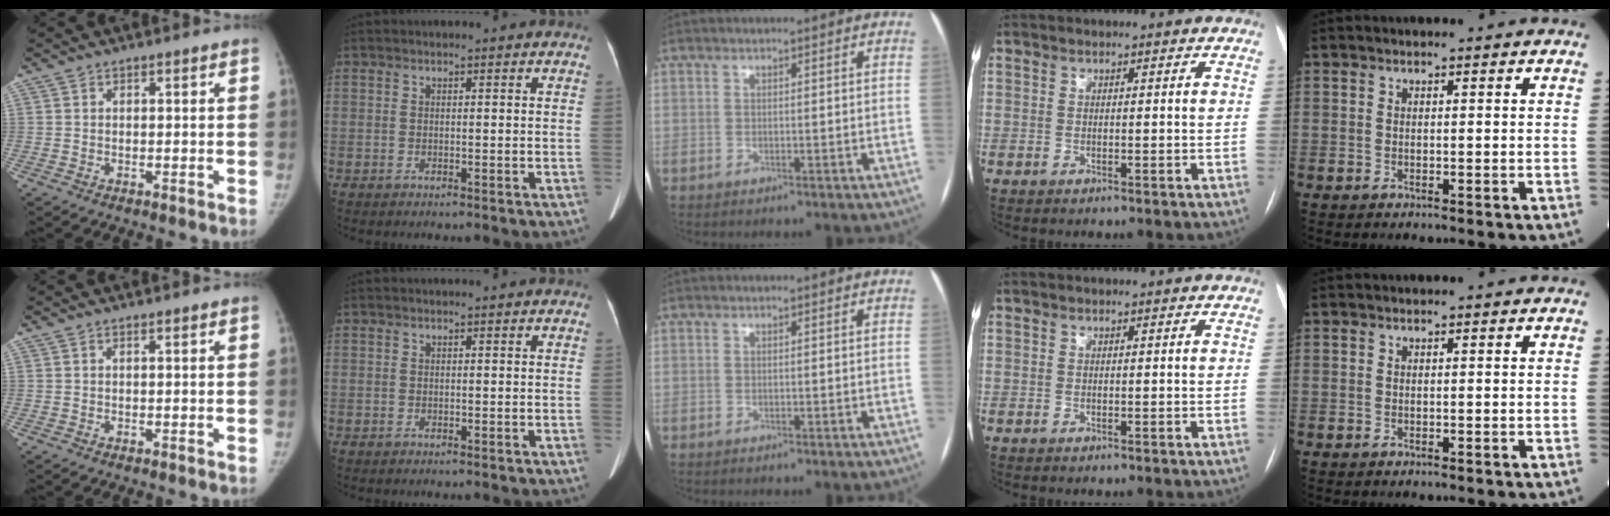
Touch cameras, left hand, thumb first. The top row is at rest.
{}